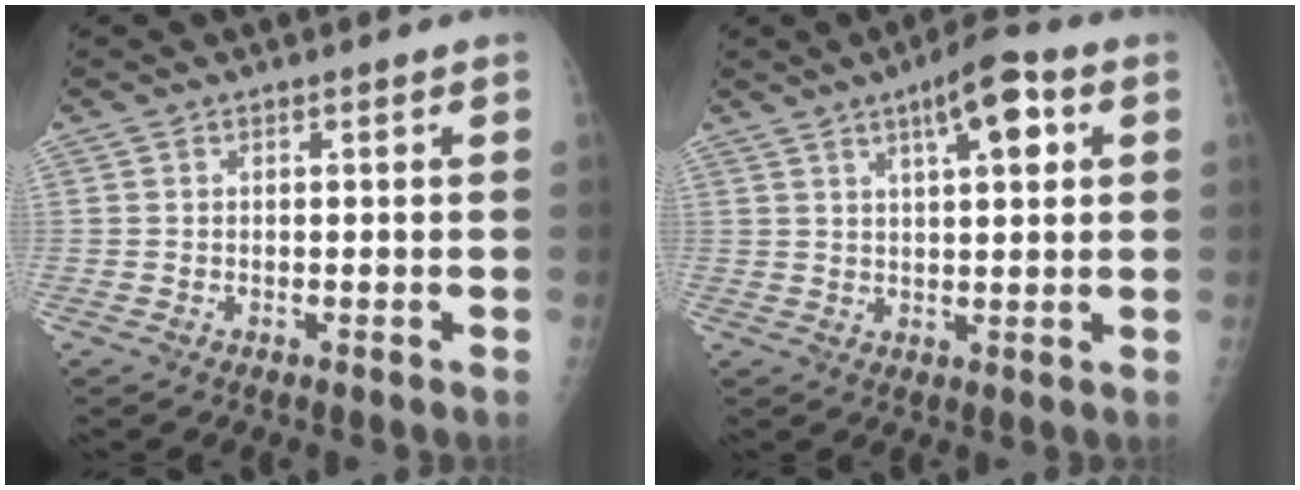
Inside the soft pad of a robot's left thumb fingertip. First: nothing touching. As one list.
[{"total": 8.8, "force": [3.8, 2.7, 7.5], "torque": [-0.104, -0.002, 0.054]}]